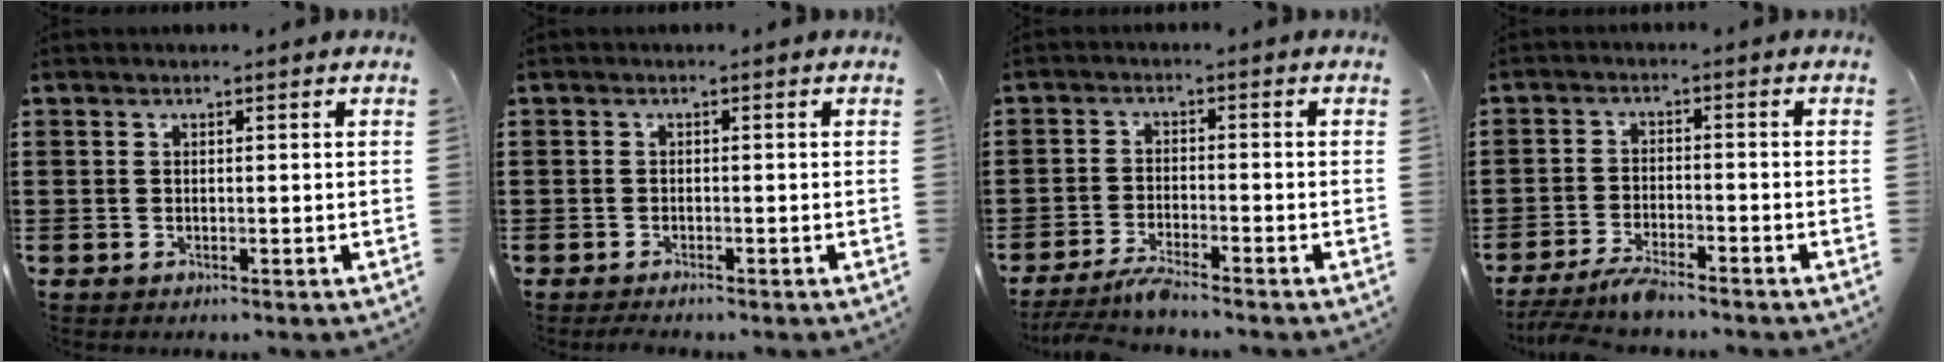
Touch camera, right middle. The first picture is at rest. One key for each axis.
{"total": 0.8, "fx": -0.7, "fy": 0.1, "fz": 0.4, "tx": -0.010, "ty": -0.005, "tz": -0.012}
{"total": 3.7, "fx": -3.3, "fy": 0.0, "fz": 1.7, "tx": -0.044, "ty": -0.011, "tz": -0.068}
{"total": 4.2, "fx": -3.7, "fy": 0.3, "fz": 2.1, "tx": -0.048, "ty": -0.011, "tz": -0.073}